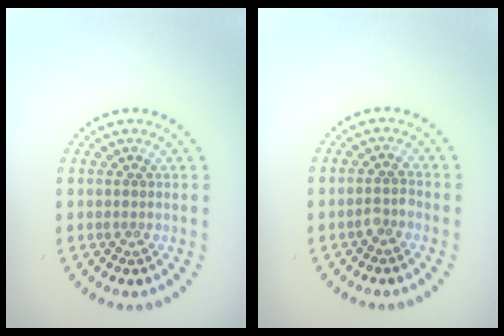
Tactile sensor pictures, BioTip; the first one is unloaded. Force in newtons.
{"total": 1.3, "press": 1.1, "slide": 0.6}